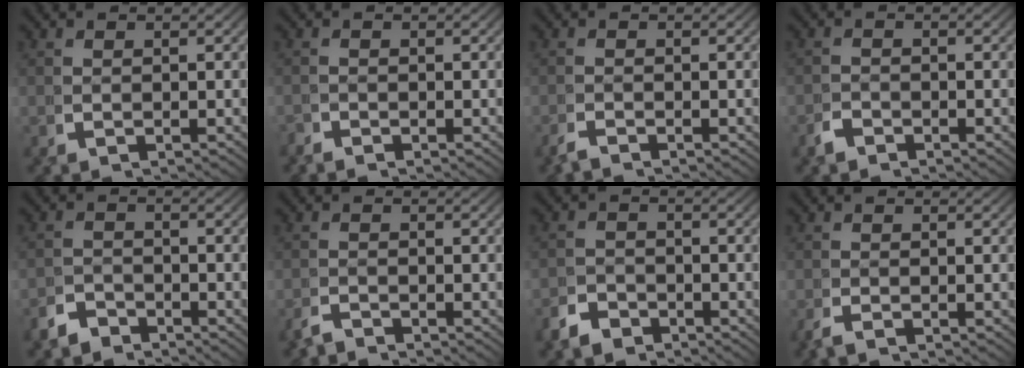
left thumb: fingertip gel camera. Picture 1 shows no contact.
{"total": 0.9, "force": [-0.9, -0.1, -0.2], "torque": [0.010, -0.004, -0.021]}
{"total": 1.1, "force": [-1.1, -0.1, 0.1], "torque": [0.003, -0.003, -0.026]}
{"total": 1.4, "force": [-1.3, 0.3, 0.2], "torque": [-0.003, -0.008, -0.026]}
{"total": 2.7, "force": [-2.6, 0.7, 0.0], "torque": [0.005, -0.011, -0.049]}
{"total": 1.4, "force": [-1.4, 0.1, 0.1], "torque": [0.003, -0.005, -0.030]}
{"total": 2.8, "force": [-2.6, 1.0, 0.2], "torque": [0.002, -0.011, -0.046]}
{"total": 0.8, "force": [-0.7, 0.0, 0.3], "torque": [-0.007, -0.002, -0.015]}